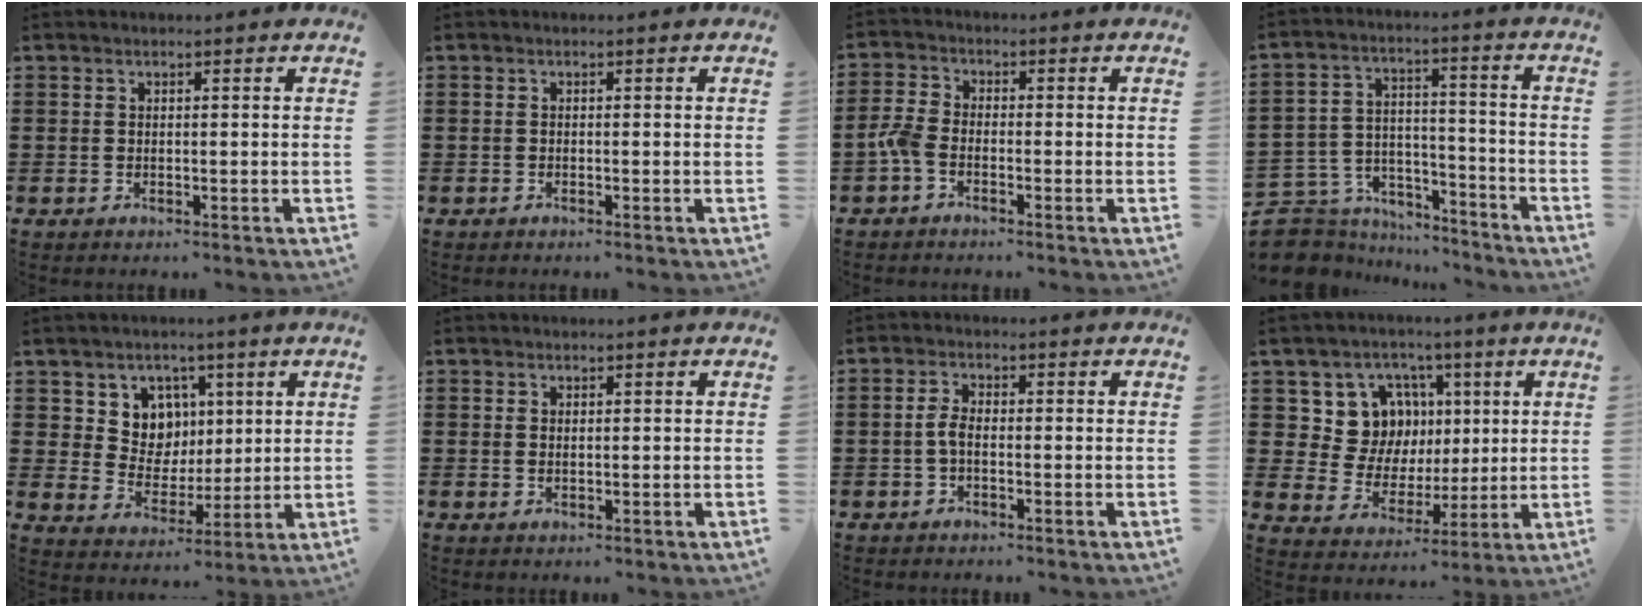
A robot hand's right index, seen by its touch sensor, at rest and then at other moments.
{"total": 0.0}
{"total": 3.1, "force": [-1.6, 1.5, 2.2], "torque": [-0.069, -0.004, -0.040]}
{"total": 6.6, "force": [-5.8, 3.1, 0.8], "torque": [-0.043, 0.006, -0.118]}
{"total": 7.2, "force": [3.0, 6.4, 1.3], "torque": [-0.049, -0.008, 0.055]}
{"total": 0.8, "force": [0.5, 0.5, 0.4], "torque": [-0.009, 0.004, 0.008]}
{"total": 2.6, "force": [-0.7, 1.1, 2.2], "torque": [-0.058, -0.002, -0.018]}
{"total": 10.6, "force": [3.6, 9.4, 3.4], "torque": [-0.084, -0.019, 0.071]}